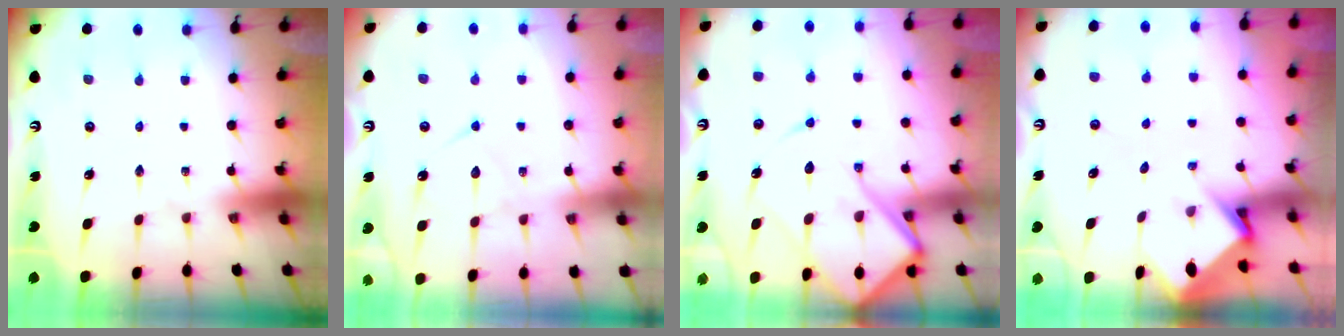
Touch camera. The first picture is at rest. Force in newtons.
{"total": 8.2, "press": 8.1, "slide": 0.8}
{"total": 15.7, "press": 15.6, "slide": 1.5}
{"total": 3.6, "press": 3.5, "slide": 0.3}